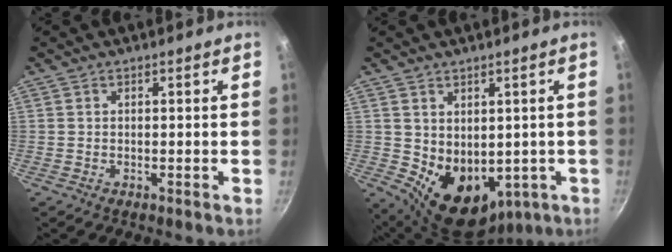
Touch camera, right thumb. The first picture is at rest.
{"total": 11.1, "force": [-0.1, 8.2, 7.6], "torque": [-0.086, -0.020, 0.029]}